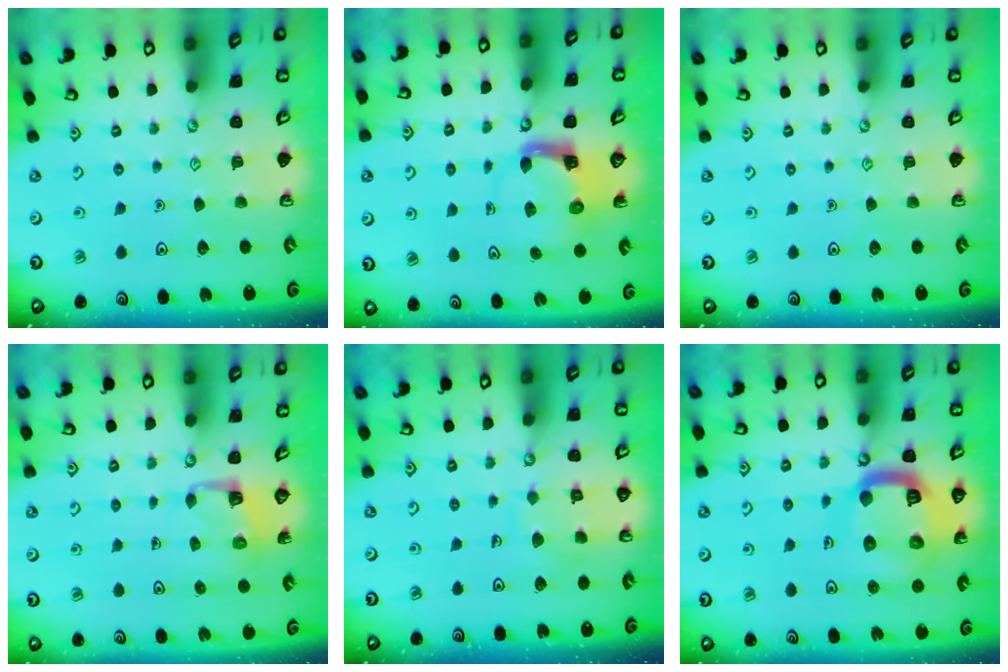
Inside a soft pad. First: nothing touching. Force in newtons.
{"total": 3.9, "press": 3.8, "slide": 0.4}
{"total": 0.0}
{"total": 3.5, "press": 3.5, "slide": 0.2}
{"total": 7.5, "press": 7.4, "slide": 0.7}
{"total": 19.0, "press": 18.9, "slide": 2.2}